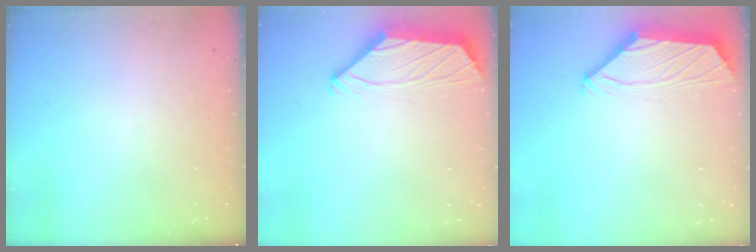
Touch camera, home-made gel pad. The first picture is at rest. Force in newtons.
{"total": 2.1, "press": 2.0, "slide": 0.8}
{"total": 1.8, "press": 1.6, "slide": 0.7}